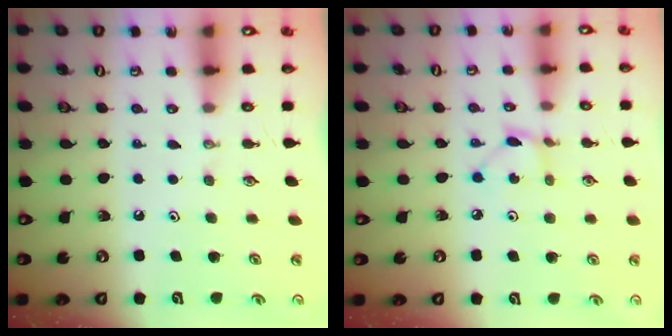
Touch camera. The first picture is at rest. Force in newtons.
{"total": 2.4, "press": 2.4, "slide": 0.3}